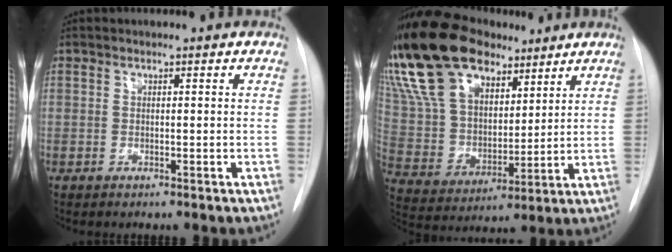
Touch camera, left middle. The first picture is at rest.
{"total": 21.9, "force": [15.0, 11.1, 11.4], "torque": [-0.262, 0.037, 0.276]}